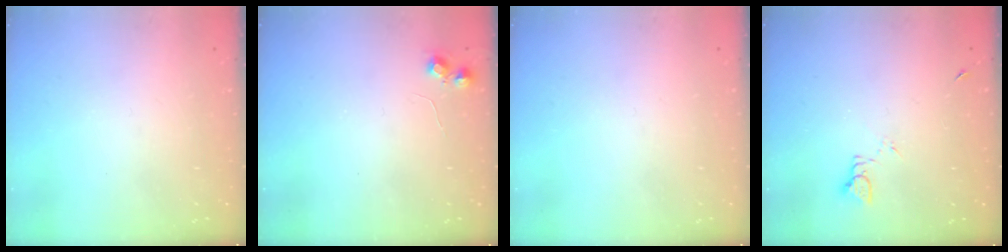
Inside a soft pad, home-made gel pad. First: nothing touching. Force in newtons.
{"total": 5.9, "press": 5.8, "slide": 0.8}
{"total": 0.0}
{"total": 2.4, "press": 2.4, "slide": 0.3}